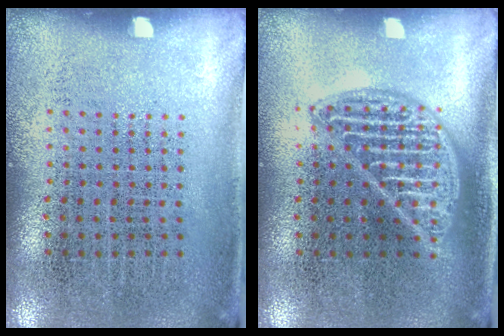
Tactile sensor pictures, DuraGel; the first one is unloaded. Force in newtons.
{"total": 2.2, "press": 2.2, "slide": 0.2}